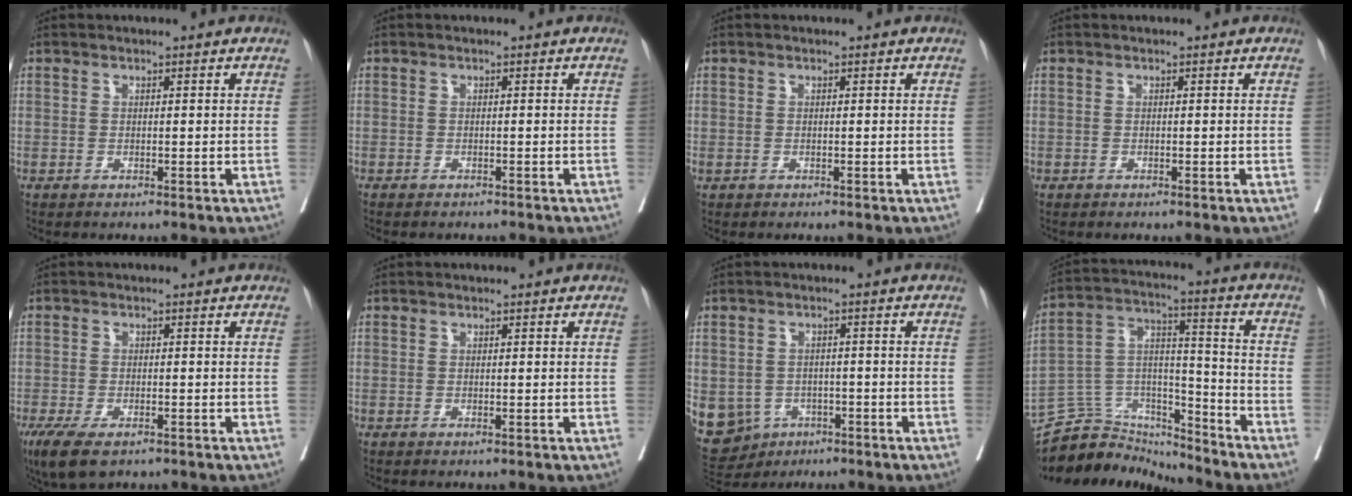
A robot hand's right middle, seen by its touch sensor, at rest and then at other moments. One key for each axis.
{"total": 3.3, "fx": -2.9, "fy": 0.9, "fz": 1.3, "tx": -0.022, "ty": -0.006, "tz": -0.034}
{"total": 0.0}
{"total": 0.0}
{"total": 6.4, "fx": -4.2, "fy": 2.4, "fz": 4.2, "tx": -0.080, "ty": -0.015, "tz": -0.069}
{"total": 0.0}
{"total": 15.9, "fx": -6.4, "fy": 13.5, "fz": 5.5, "tx": -0.177, "ty": 0.003, "tz": -0.078}
{"total": 13.6, "fx": -13.2, "fy": 3.4, "fz": 0.5, "tx": -0.008, "ty": 0.060, "tz": -0.231}